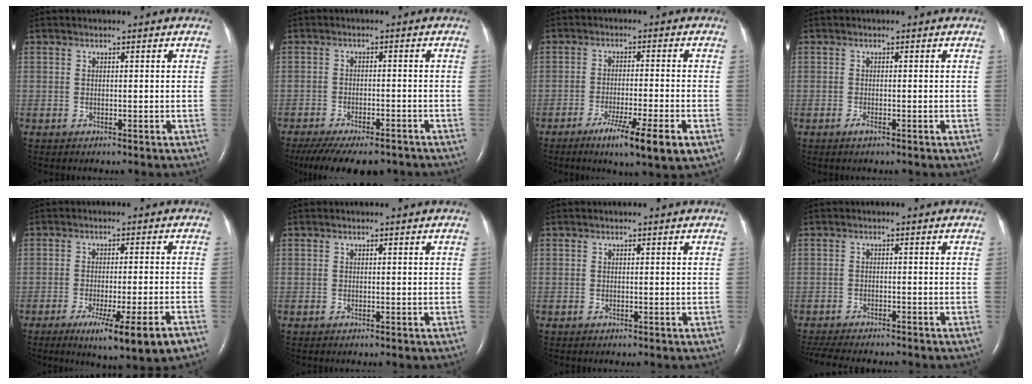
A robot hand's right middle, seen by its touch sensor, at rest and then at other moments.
{"total": 14.6, "force": [-11.8, 4.7, 7.1], "torque": [-0.151, -0.021, -0.165]}
{"total": 9.0, "force": [-4.7, 0.0, 7.6], "torque": [-0.126, -0.022, -0.074]}
{"total": 0.8, "force": [-0.5, 0.1, 0.6], "torque": [-0.015, -0.001, -0.008]}
{"total": 11.0, "force": [-6.6, -0.1, 8.8], "torque": [-0.118, -0.026, -0.090]}
{"total": 0.0}
{"total": 0.0}
{"total": 10.3, "force": [-9.2, 1.7, 4.4], "torque": [-0.068, -0.014, -0.132]}